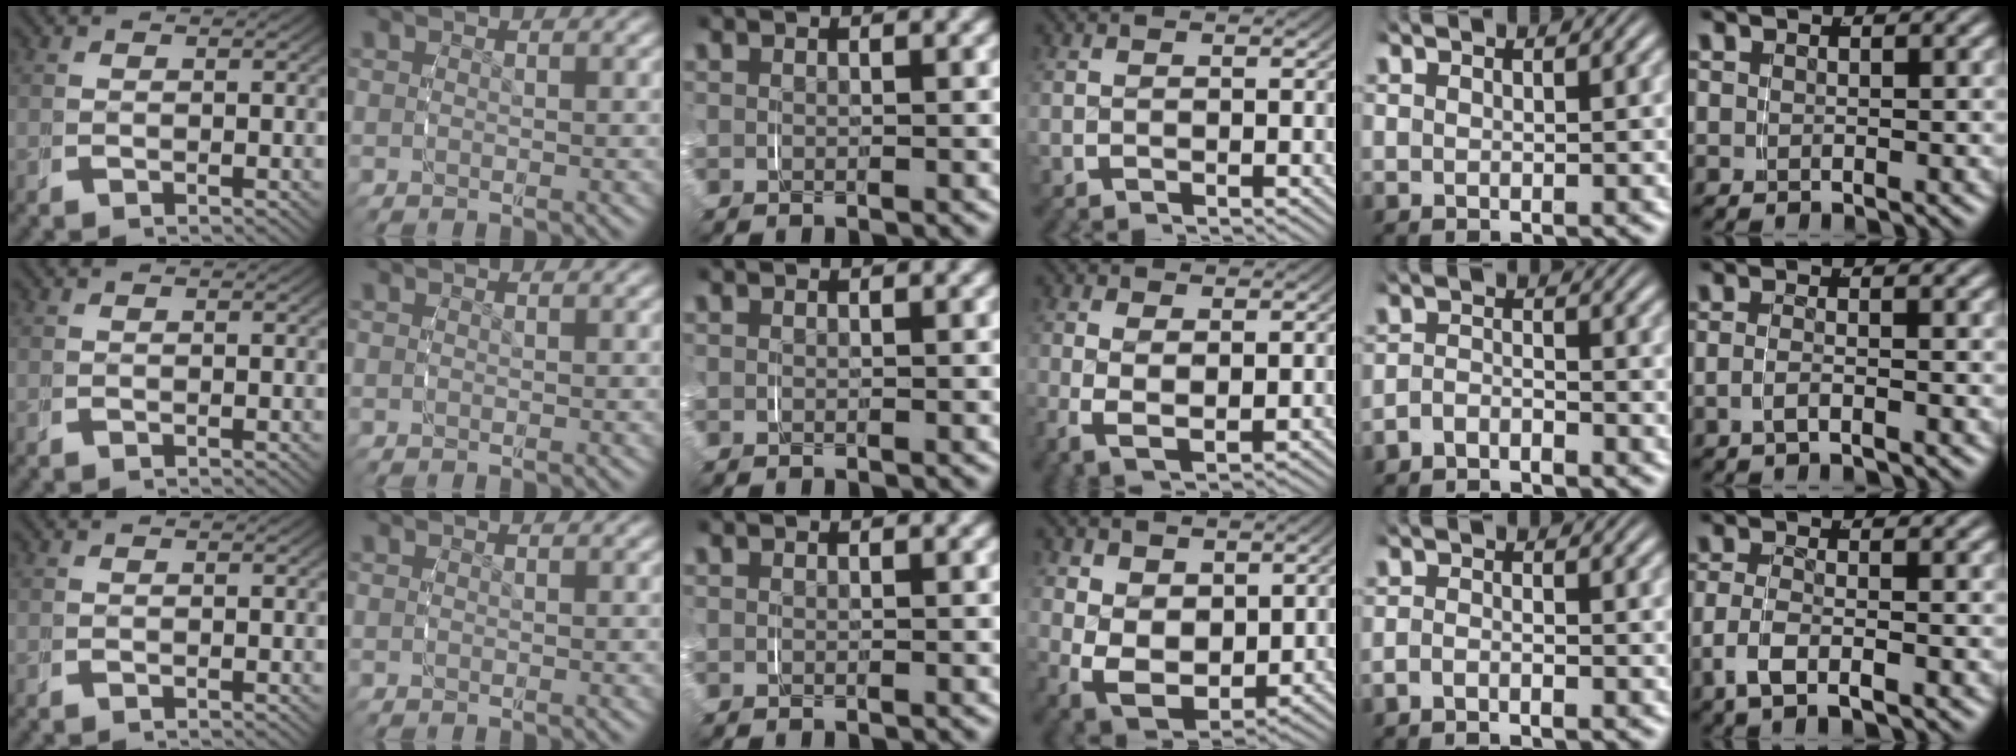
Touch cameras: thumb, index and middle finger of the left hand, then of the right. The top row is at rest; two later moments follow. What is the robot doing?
{"motion": "grasp_and_lifting", "object": "napkin"}